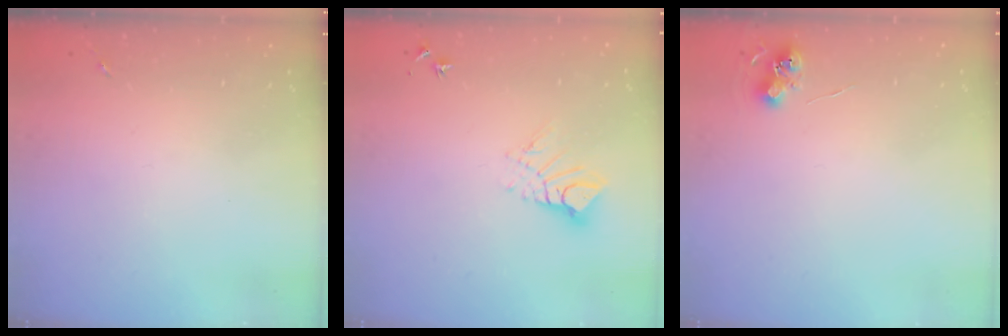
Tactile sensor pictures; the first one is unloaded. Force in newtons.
{"total": 9.1, "press": 9.0, "slide": 1.0}
{"total": 6.2, "press": 6.2, "slide": 0.5}